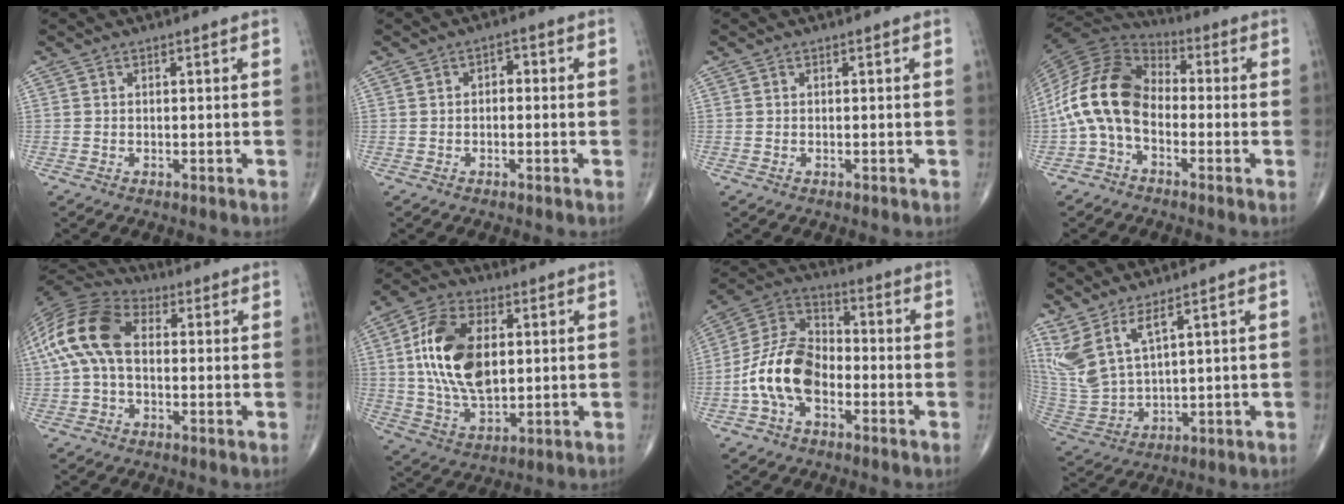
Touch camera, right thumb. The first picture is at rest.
{"total": 2.1, "force": [0.0, 1.4, 1.6], "torque": [-0.013, 0.009, -0.007]}
{"total": 0.0}
{"total": 14.3, "force": [-2.6, 9.4, 10.5], "torque": [-0.203, 0.047, -0.064]}
{"total": 14.4, "force": [1.0, 8.9, 11.2], "torque": [-0.233, 0.037, 0.008]}
{"total": 17.4, "force": [2.5, 10.0, 14.0], "torque": [-0.257, -0.001, 0.048]}
{"total": 13.6, "force": [-4.1, 8.4, 9.8], "torque": [-0.183, 0.042, -0.087]}
{"total": 9.7, "force": [6.0, 2.9, 7.0], "torque": [-0.166, -0.036, 0.147]}